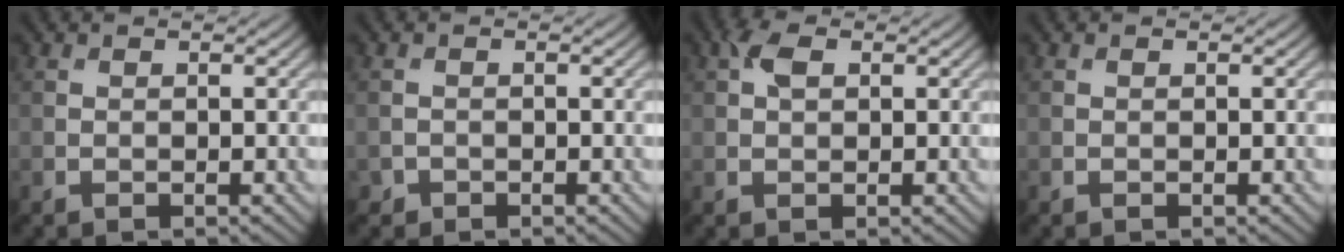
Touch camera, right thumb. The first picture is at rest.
{"total": 0.9, "force": [-0.6, 0.6, 0.0], "torque": [0.003, -0.003, -0.014]}
{"total": 2.5, "force": [0.9, 1.4, 1.9], "torque": [-0.042, 0.006, 0.012]}
{"total": 0.0}